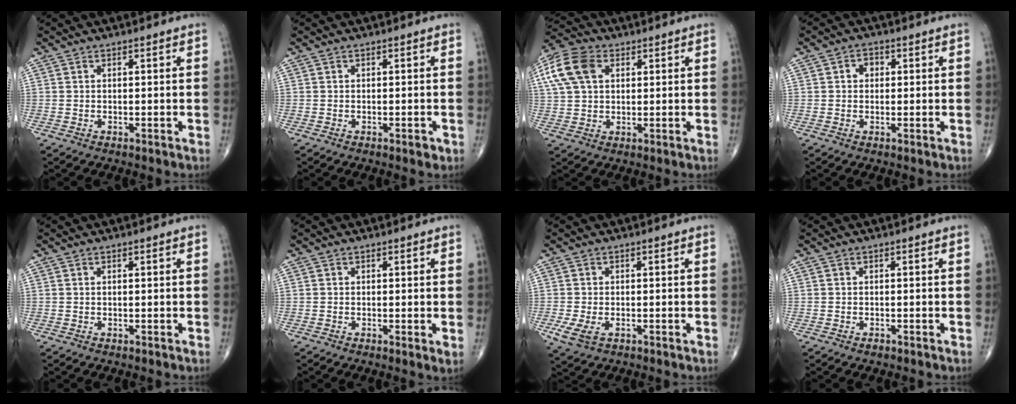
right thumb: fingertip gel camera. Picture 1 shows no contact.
{"total": 1.1, "force": [-0.5, 0.5, 0.8], "torque": [-0.010, -0.001, -0.008]}
{"total": 12.2, "force": [4.1, 8.3, 8.1], "torque": [-0.178, 0.014, 0.074]}
{"total": 2.3, "force": [0.3, 2.0, 1.2], "torque": [-0.006, 0.006, 0.001]}
{"total": 0.0}
{"total": 1.4, "force": [0.0, 0.4, 1.4], "torque": [-0.027, -0.008, -0.005]}
{"total": 4.2, "force": [-1.3, 2.5, 3.1], "torque": [-0.073, -0.005, -0.021]}
{"total": 0.5, "force": [-0.4, 0.3, 0.2], "torque": [-0.004, 0.001, -0.008]}